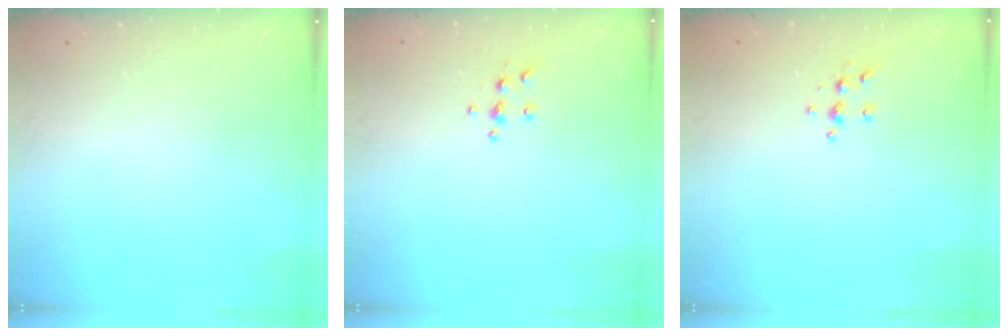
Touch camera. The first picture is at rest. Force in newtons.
{"total": 4.3, "press": 4.3, "slide": 0.6}
{"total": 5.1, "press": 5.1, "slide": 0.3}